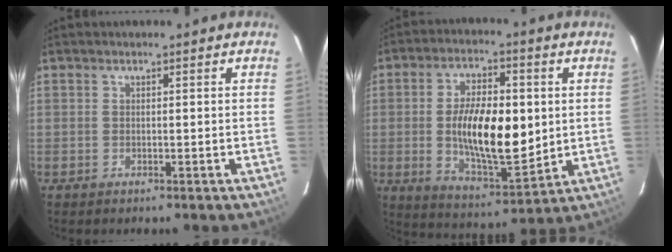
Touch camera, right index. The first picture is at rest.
{"total": 16.3, "force": [0.4, 7.0, 14.7], "torque": [-0.256, -0.005, 0.016]}